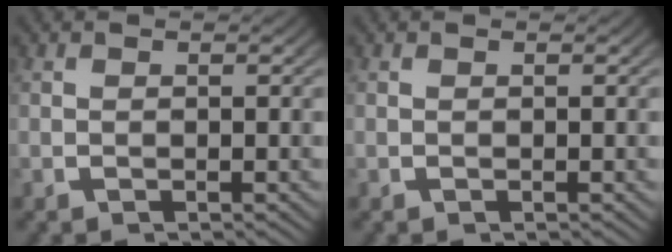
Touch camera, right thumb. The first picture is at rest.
{"total": 0.0}